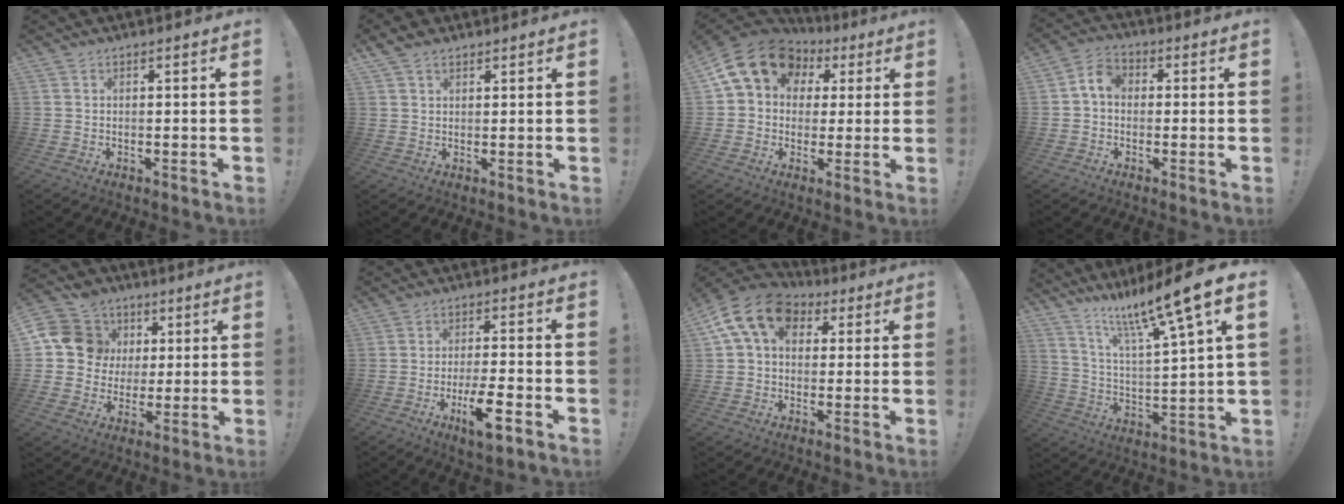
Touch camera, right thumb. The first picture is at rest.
{"total": 3.4, "force": [2.4, 2.0, 1.3], "torque": [-0.016, -0.009, 0.046]}
{"total": 16.3, "force": [6.2, 12.2, 8.9], "torque": [-0.139, -0.021, 0.115]}
{"total": 5.9, "force": [-0.3, 4.2, 4.2], "torque": [-0.087, 0.018, -0.002]}
{"total": 14.2, "force": [3.4, 12.8, 5.2], "torque": [-0.071, -0.005, 0.075]}
{"total": 9.6, "force": [-4.8, 2.0, 8.1], "torque": [-0.132, 0.010, -0.084]}
{"total": 14.2, "force": [5.0, 9.9, 8.8], "torque": [-0.145, -0.006, 0.096]}
{"total": 14.3, "force": [10.0, 0.7, 10.1], "torque": [-0.172, -0.076, 0.153]}